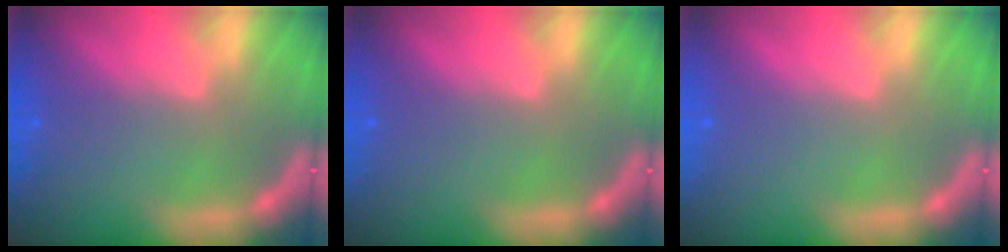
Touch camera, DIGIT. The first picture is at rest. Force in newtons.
{"total": 0.0}
{"total": 0.0}